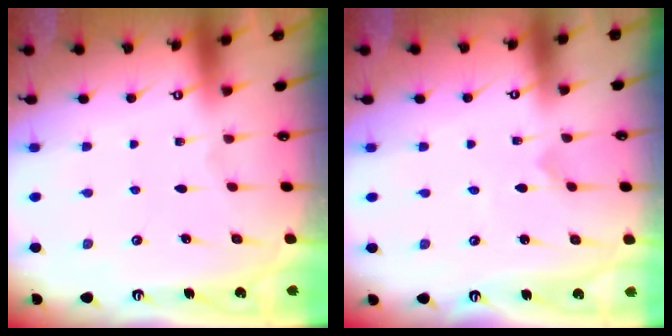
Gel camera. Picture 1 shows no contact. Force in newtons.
{"total": 0.0}